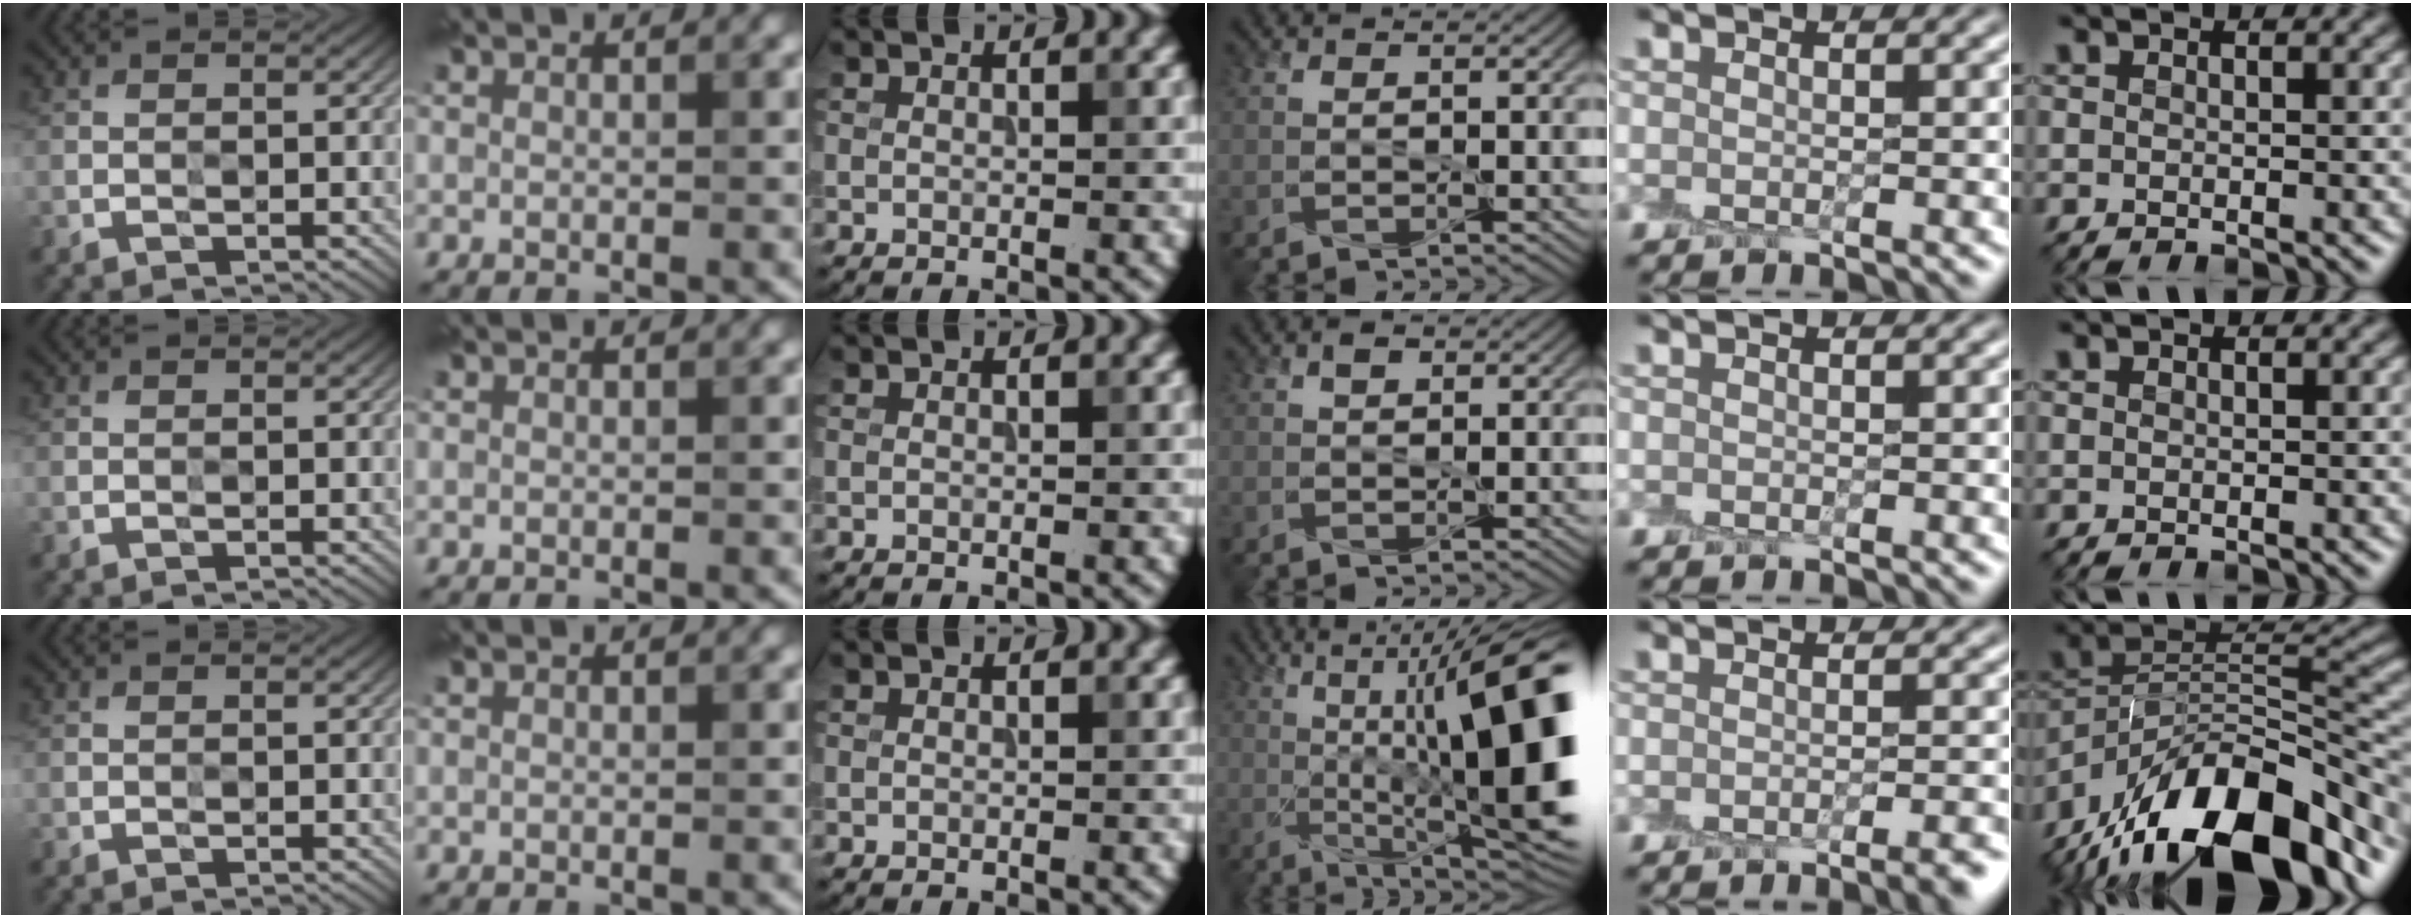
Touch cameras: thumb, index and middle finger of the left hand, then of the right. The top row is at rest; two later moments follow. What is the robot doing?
{"motion": "peel", "object": "plastic wrap"}